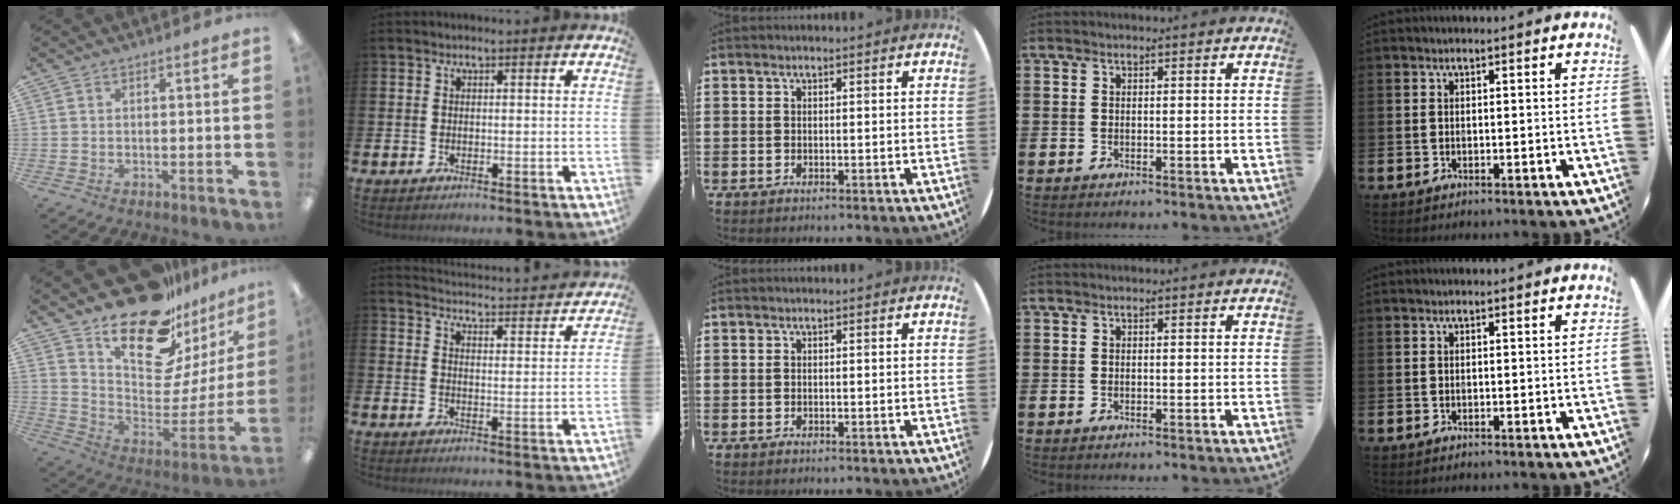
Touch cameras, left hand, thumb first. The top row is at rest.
{"thumb": {"total": 22.4, "force": [16.9, 9.7, 11.0], "torque": [-0.170, -0.130, 0.295]}, "index": {"total": 4.0, "force": [4.0, 0.1, 0.2], "torque": [-0.017, -0.040, 0.066]}}